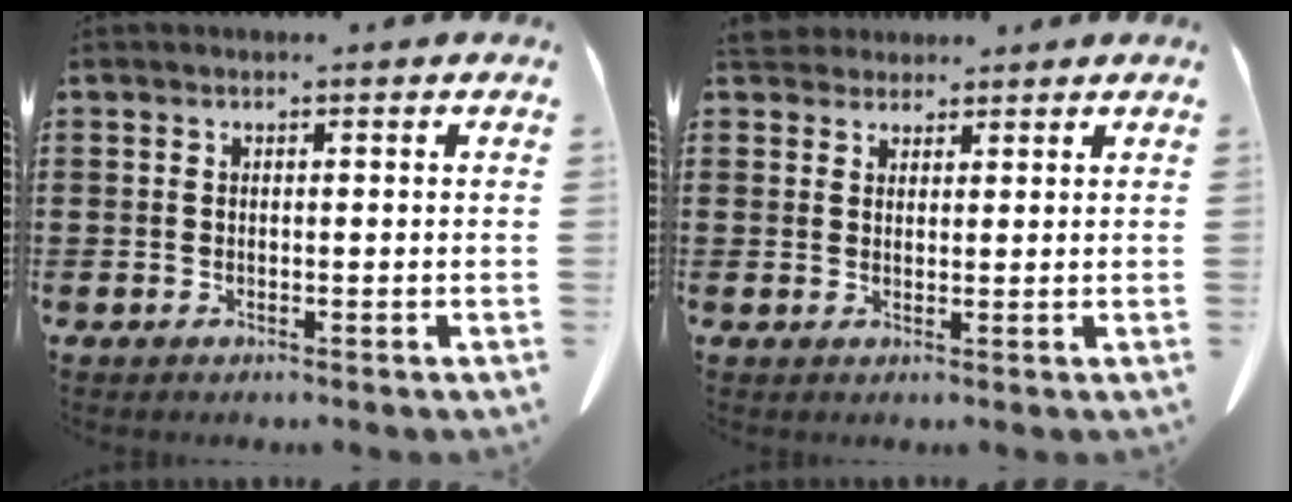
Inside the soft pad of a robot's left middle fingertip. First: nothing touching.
{"total": 3.3, "force": [3.1, 1.1, 0.5], "torque": [-0.020, -0.002, 0.061]}